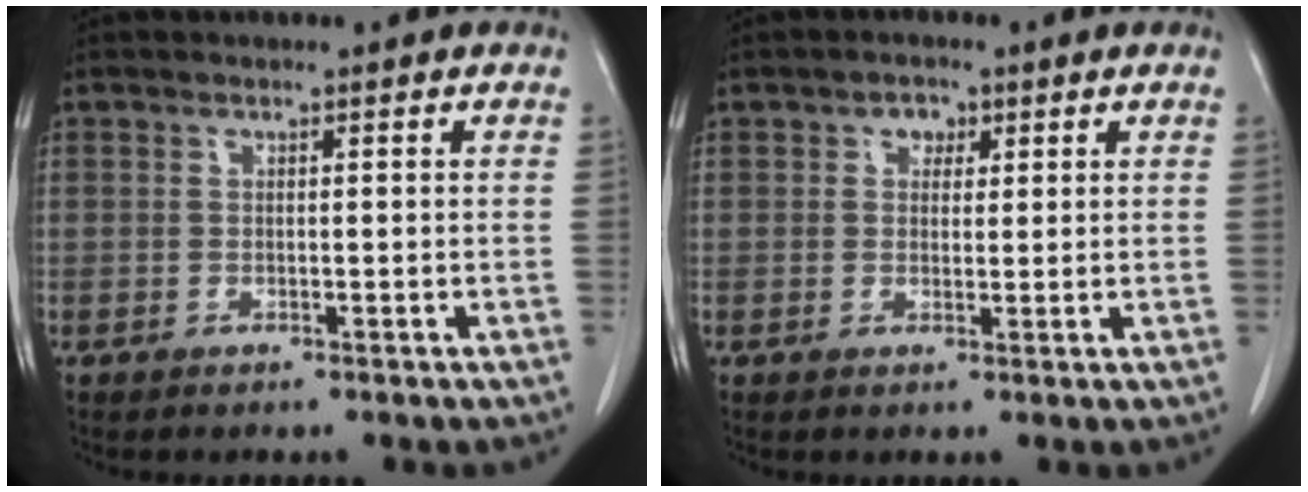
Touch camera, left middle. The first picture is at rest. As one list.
[{"total": 2.3, "force": [1.0, 1.7, 1.1], "torque": [-0.015, 0.005, 0.015]}]